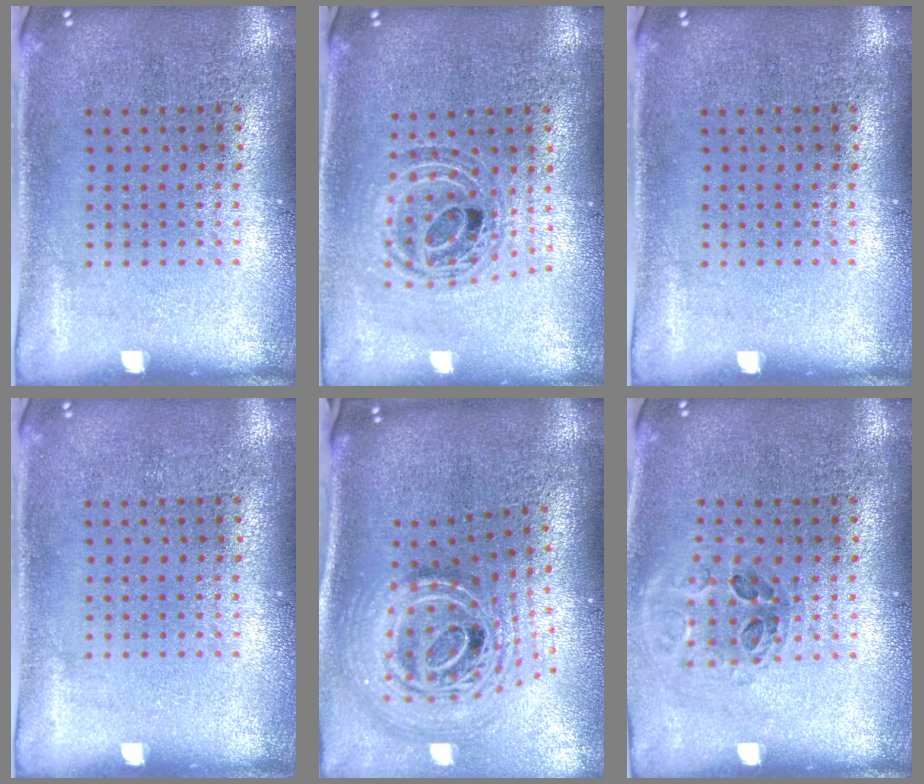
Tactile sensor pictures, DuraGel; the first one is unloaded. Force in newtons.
{"total": 0.8, "press": 0.8, "slide": 0.2}
{"total": 0.0}
{"total": 0.0}
{"total": 3.1, "press": 2.1, "slide": 2.3}
{"total": 1.0, "press": 1.0, "slide": 0.3}